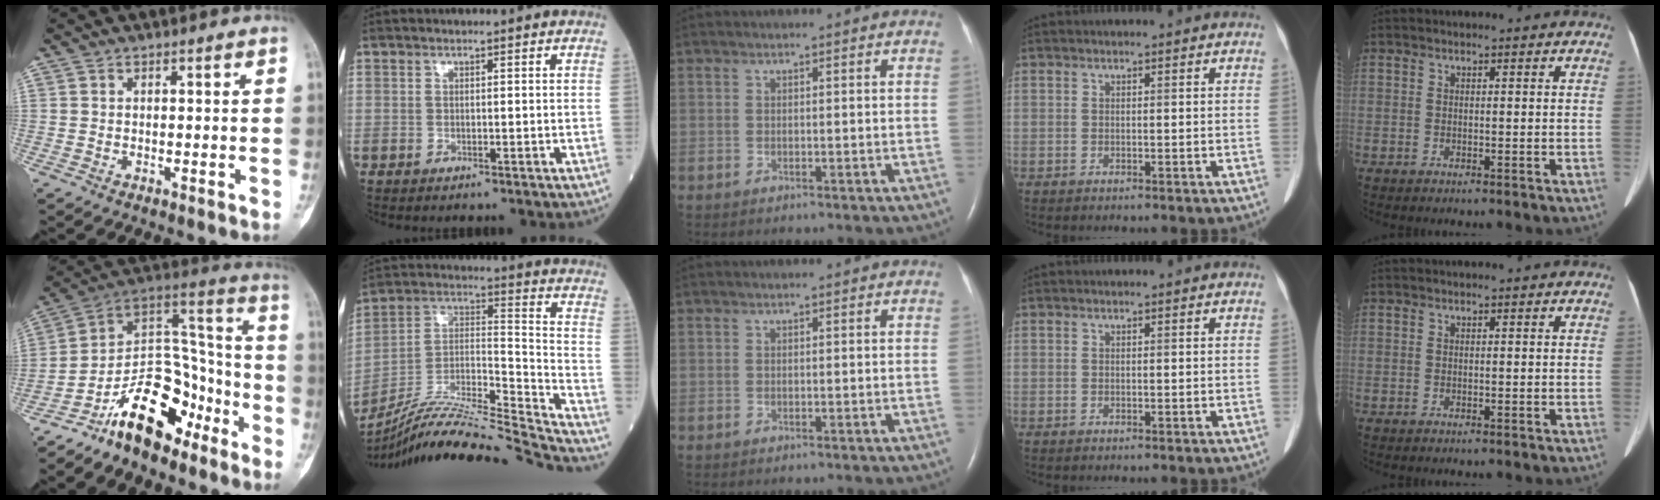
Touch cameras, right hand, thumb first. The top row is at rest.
{"thumb": {"total": 18.0, "force": [-11.1, 9.4, 10.5], "torque": [-0.133, 0.119, -0.195]}, "index": {"total": 26.0, "force": [-24.0, -1.0, 9.9], "torque": [-0.161, -0.008, -0.388]}}